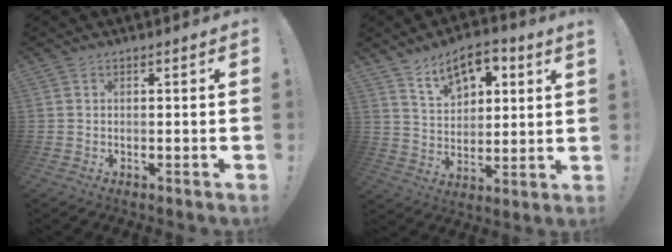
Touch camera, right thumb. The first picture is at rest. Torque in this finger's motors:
{"motor_torque": [0.05, 0.15, 0.40, 0.23, 0.04]}